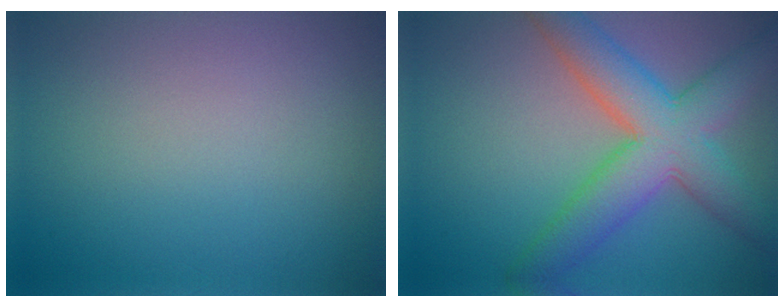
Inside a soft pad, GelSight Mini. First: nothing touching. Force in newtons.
{"total": 7.9, "press": 7.9, "slide": 0.4}